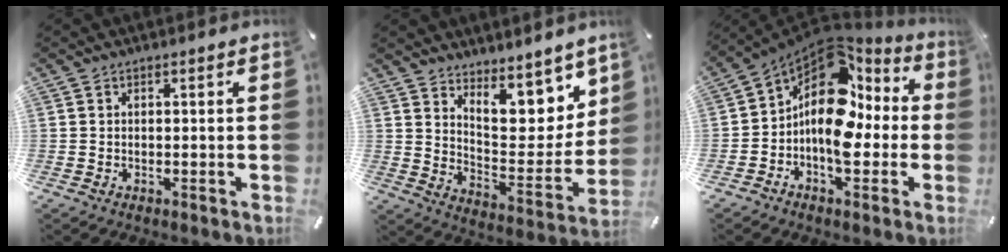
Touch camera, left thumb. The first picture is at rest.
{"total": 12.2, "force": [8.9, 6.6, 5.1], "torque": [-0.057, -0.087, 0.163]}
{"total": 15.2, "force": [0.3, 9.8, 11.5], "torque": [-0.192, -0.018, 0.002]}